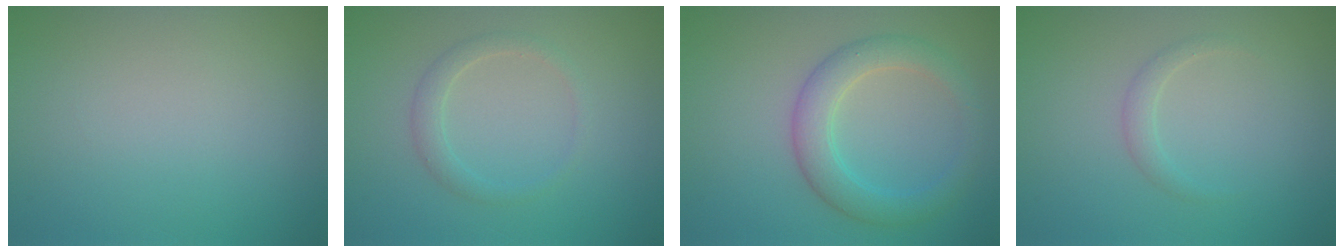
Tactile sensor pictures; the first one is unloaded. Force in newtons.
{"total": 1.7, "press": 1.7, "slide": 0.2}
{"total": 4.0, "press": 4.0, "slide": 0.1}
{"total": 1.1, "press": 1.1, "slide": 0.1}